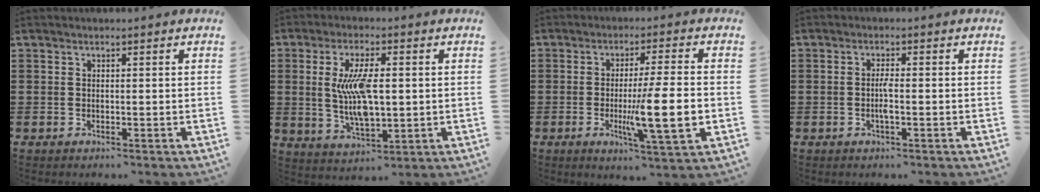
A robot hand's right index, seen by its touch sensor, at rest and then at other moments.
{"total": 9.0, "force": [0.7, 3.4, 8.3], "torque": [-0.169, -0.004, 0.005]}
{"total": 11.0, "force": [-2.0, 1.1, 10.8], "torque": [-0.184, -0.018, -0.035]}
{"total": 2.2, "force": [-0.6, 0.1, 2.1], "torque": [-0.055, -0.007, -0.016]}